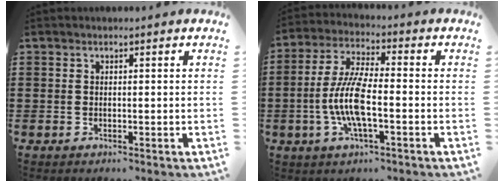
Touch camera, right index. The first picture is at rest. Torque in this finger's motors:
{"motor_torque": [2.14, 0.00, 1.05, 0.21]}